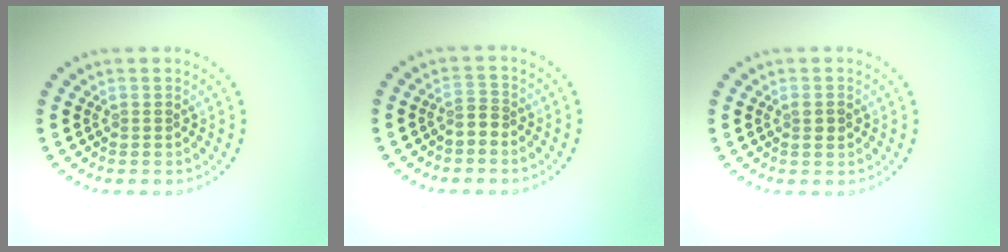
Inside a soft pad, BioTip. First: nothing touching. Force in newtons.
{"total": 1.6, "press": 1.2, "slide": 1.0}
{"total": 1.2, "press": 1.1, "slide": 0.3}